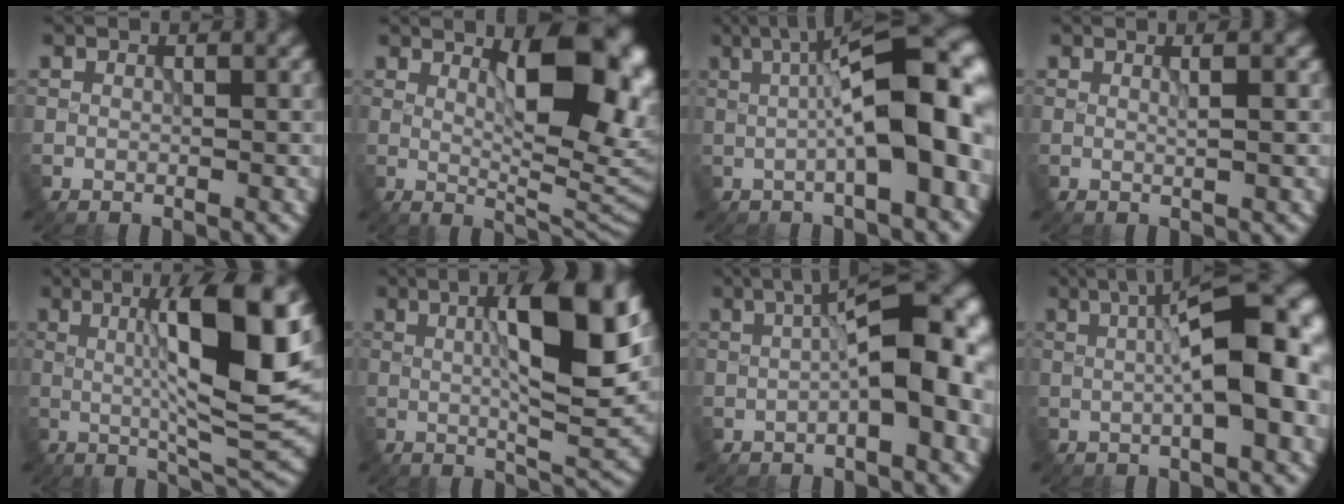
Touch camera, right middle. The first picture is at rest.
{"total": 10.4, "force": [2.8, 3.8, 9.3], "torque": [-0.124, -0.003, 0.046]}
{"total": 9.8, "force": [0.5, 2.4, 9.4], "torque": [-0.124, 0.012, 0.001]}
{"total": 0.9, "force": [0.4, 0.2, 0.8], "torque": [-0.010, 0.002, 0.002]}
{"total": 10.9, "force": [1.8, 1.8, 10.6], "torque": [-0.154, 0.003, 0.032]}
{"total": 9.4, "force": [1.8, 2.2, 9.0], "torque": [-0.132, 0.003, 0.030]}
{"total": 8.9, "force": [0.3, 3.0, 8.4], "torque": [-0.104, 0.015, -0.002]}
{"total": 9.1, "force": [0.8, 2.4, 8.8], "torque": [-0.115, 0.013, 0.006]}